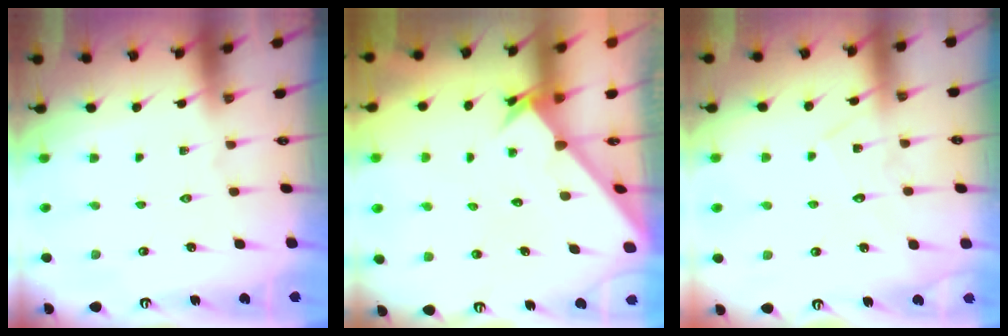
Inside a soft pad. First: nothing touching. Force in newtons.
{"total": 2.5, "press": 2.5, "slide": 0.2}
{"total": 7.0, "press": 6.9, "slide": 0.6}